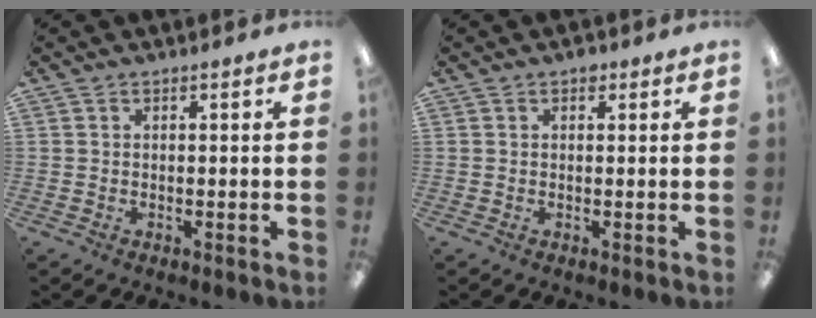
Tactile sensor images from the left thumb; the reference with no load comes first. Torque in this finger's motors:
{"motor_torque": [0.06, -0.09, 0.29, 0.20, 0.05]}